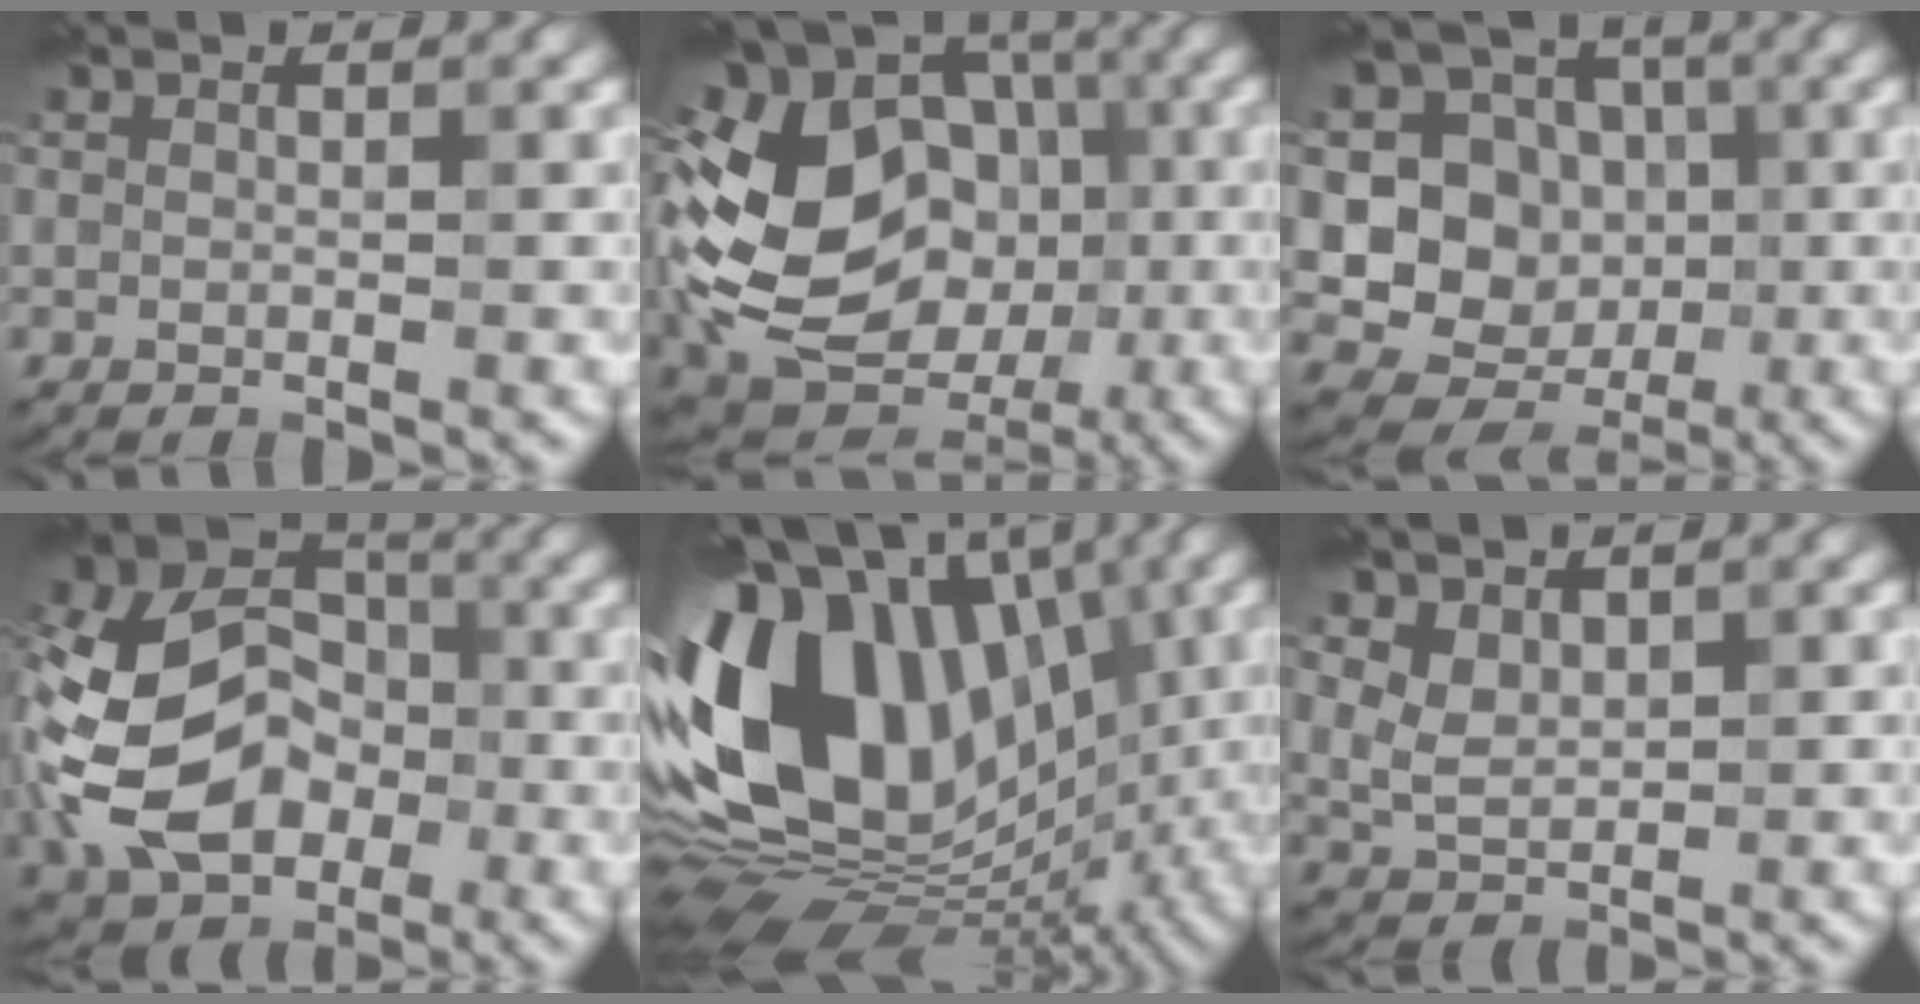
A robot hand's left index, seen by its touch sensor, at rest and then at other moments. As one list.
[{"total": 18.0, "force": [-2.6, 14.2, 10.7], "torque": [-0.220, 0.014, -0.052]}, {"total": 8.7, "force": [-0.3, 7.9, 3.6], "torque": [-0.057, 0.002, -0.025]}, {"total": 15.3, "force": [-3.4, 11.7, 9.2], "torque": [-0.185, -0.019, -0.078]}, {"total": 17.7, "force": [-0.1, 12.1, 12.8], "torque": [-0.265, 0.023, -0.015]}, {"total": 2.0, "force": [1.0, 1.4, 1.1], "torque": [-0.027, -0.009, 0.025]}]